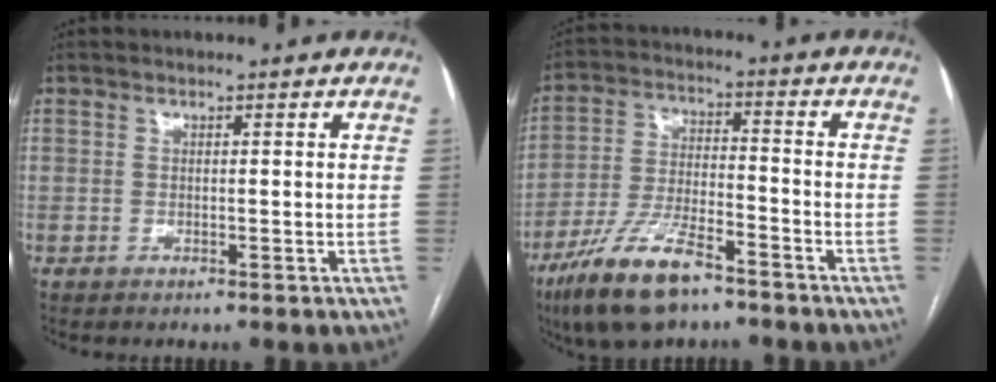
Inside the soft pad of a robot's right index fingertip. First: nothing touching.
{"total": 12.5, "force": [-8.4, 3.3, 8.6], "torque": [-0.174, -0.016, -0.153]}